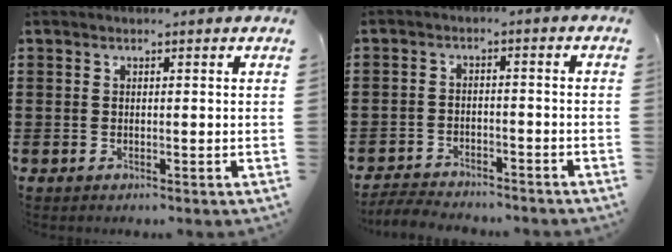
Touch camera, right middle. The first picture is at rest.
{"total": 3.6, "force": [-3.5, 0.5, 0.4], "torque": [-0.015, 0.000, -0.077]}